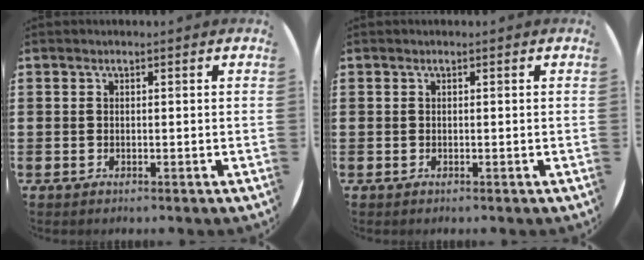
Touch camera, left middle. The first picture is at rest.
{"total": 0.0}